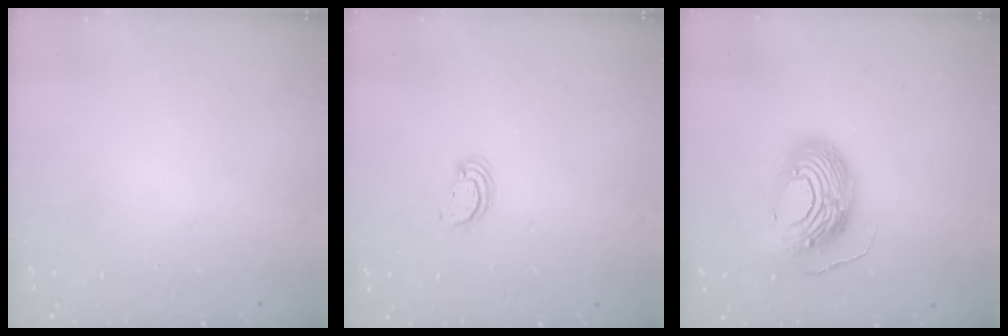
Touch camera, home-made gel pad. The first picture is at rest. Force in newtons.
{"total": 2.8, "press": 2.8, "slide": 0.2}
{"total": 13.7, "press": 13.5, "slide": 2.3}